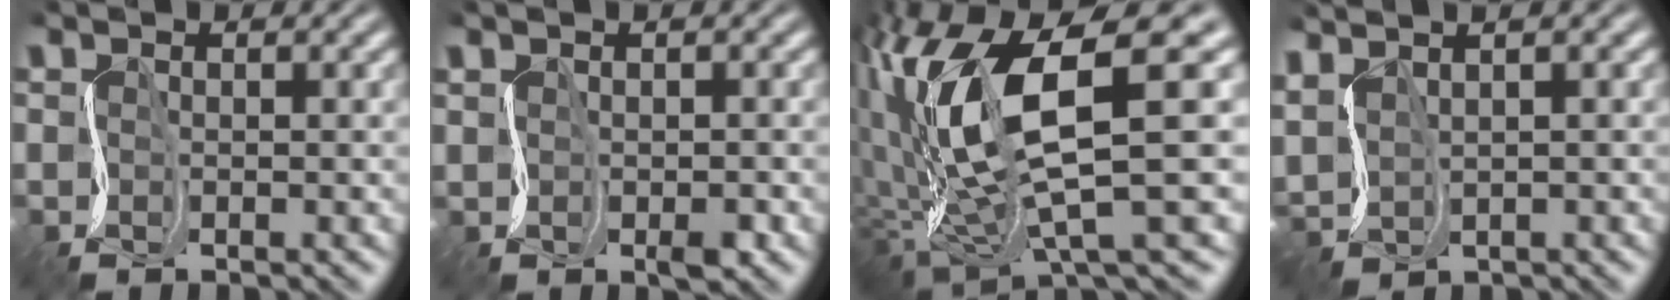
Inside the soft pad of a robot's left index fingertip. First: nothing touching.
{"total": 2.1, "force": [-0.4, 1.1, 1.7], "torque": [-0.030, -0.006, -0.003]}
{"total": 12.0, "force": [2.2, 3.4, 11.3], "torque": [-0.226, -0.002, 0.043]}
{"total": 4.0, "force": [2.4, 1.6, 2.8], "torque": [-0.086, 0.017, 0.051]}